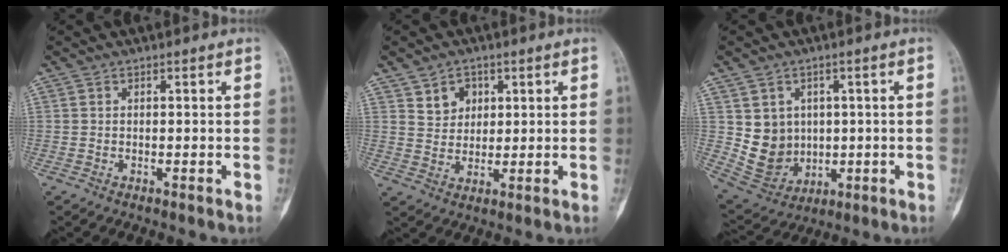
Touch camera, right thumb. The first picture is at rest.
{"total": 5.0, "force": [2.3, 4.0, 1.8], "torque": [-0.008, -0.015, 0.045]}
{"total": 9.3, "force": [1.2, 8.3, 4.0], "torque": [-0.034, -0.008, 0.046]}